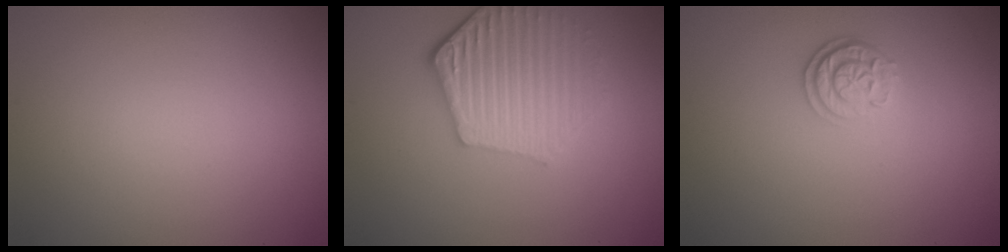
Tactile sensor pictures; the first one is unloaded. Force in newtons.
{"total": 5.4, "press": 4.2, "slide": 3.3}
{"total": 2.5, "press": 2.1, "slide": 1.3}